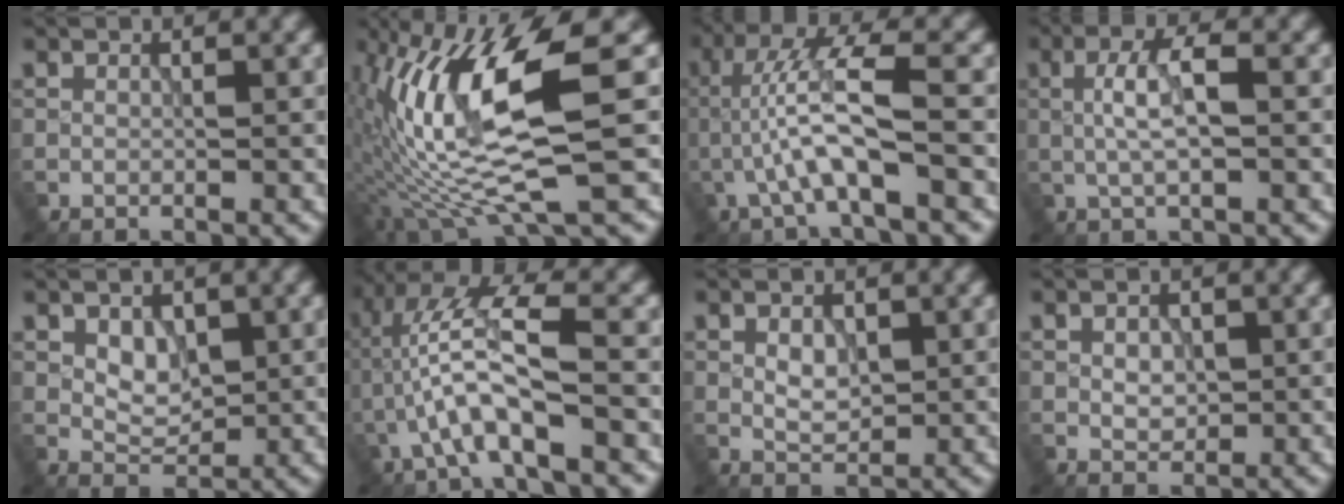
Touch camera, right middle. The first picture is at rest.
{"total": 12.7, "force": [0.0, 3.1, 12.4], "torque": [-0.245, -0.002, 0.009]}
{"total": 5.4, "force": [-1.5, 0.8, 5.1], "torque": [-0.101, 0.023, -0.032]}
{"total": 3.6, "force": [0.2, 1.0, 3.5], "torque": [-0.066, 0.008, 0.001]}
{"total": 2.5, "force": [0.6, 1.8, 1.6], "torque": [-0.023, -0.005, 0.015]}
{"total": 6.3, "force": [-1.8, 1.5, 5.9], "torque": [-0.120, 0.020, -0.037]}
{"total": 2.2, "force": [0.3, 1.5, 1.6], "torque": [-0.027, 0.000, 0.006]}
{"total": 1.9, "force": [0.1, 1.4, 1.3], "torque": [-0.020, 0.000, 0.003]}